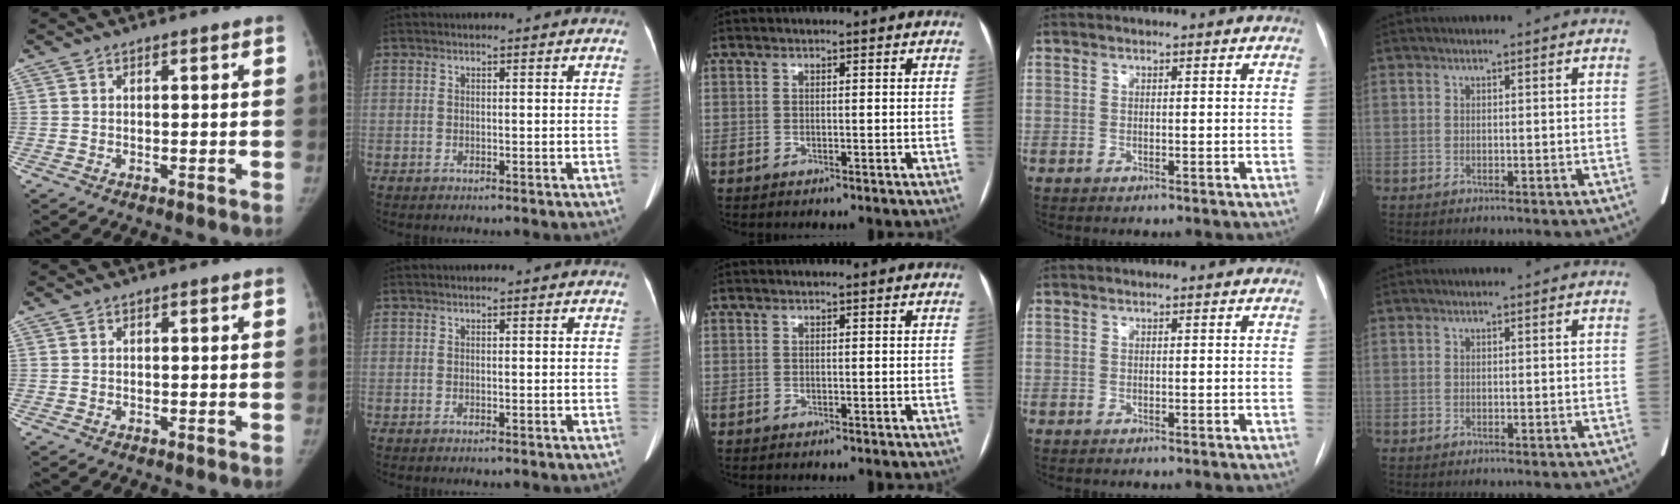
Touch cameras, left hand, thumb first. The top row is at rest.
{}